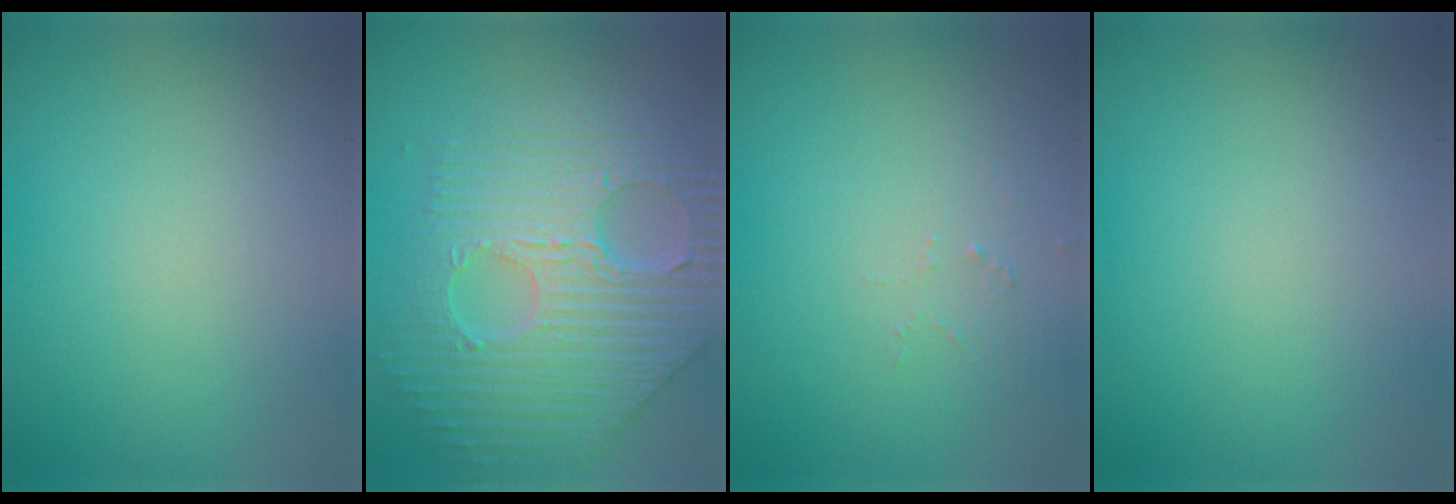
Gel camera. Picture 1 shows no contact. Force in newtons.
{"total": 9.9, "press": 6.9, "slide": 7.0}
{"total": 1.1, "press": 1.1, "slide": 0.1}
{"total": 0.0}